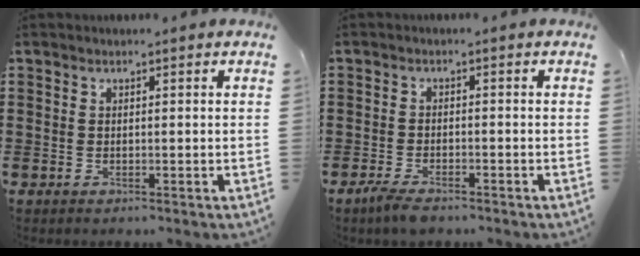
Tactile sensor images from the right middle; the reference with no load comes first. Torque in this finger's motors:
{"motor_torque": [1.69, 0.45, 0.03, 0.07]}